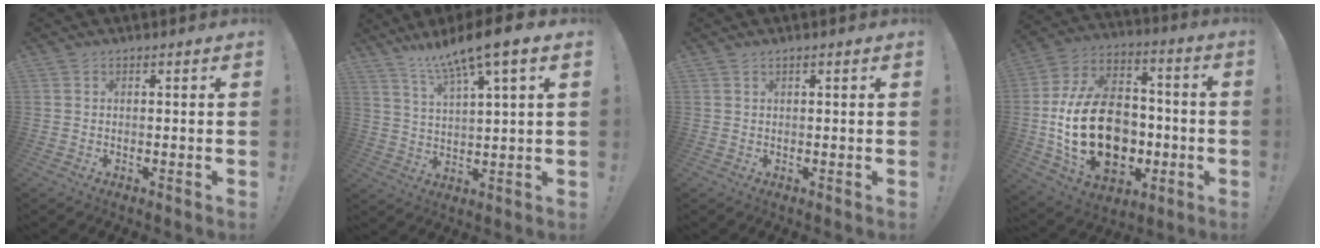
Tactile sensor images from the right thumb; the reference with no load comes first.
{"total": 10.4, "force": [7.8, 0.9, 6.8], "torque": [-0.126, -0.046, 0.131]}
{"total": 0.8, "force": [0.6, 0.1, 0.5], "torque": [-0.013, 0.001, 0.010]}
{"total": 26.4, "force": [-4.2, 18.2, 18.6], "torque": [-0.350, 0.027, -0.052]}